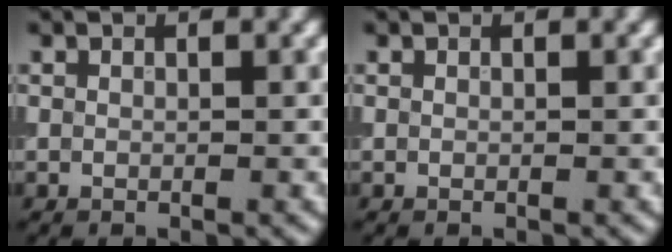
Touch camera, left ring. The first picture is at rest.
{"total": 0.0}